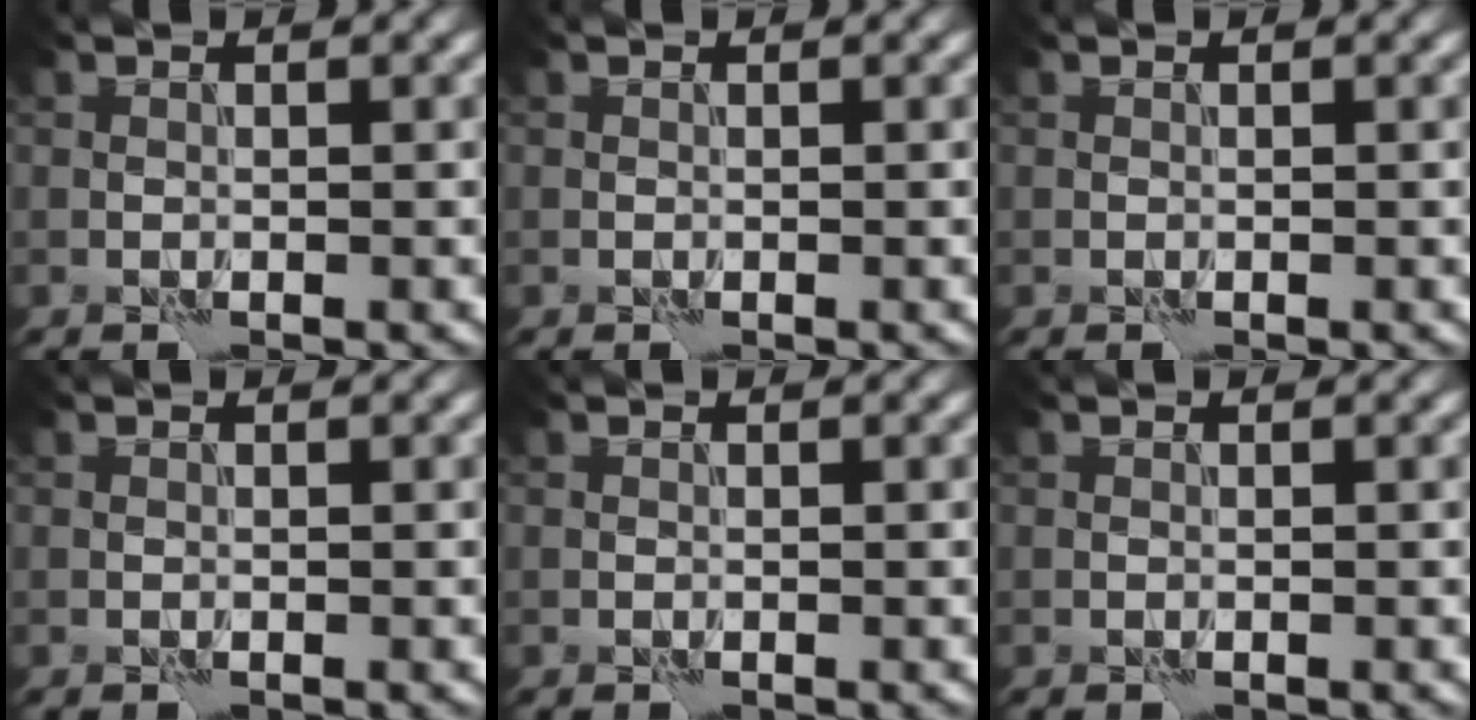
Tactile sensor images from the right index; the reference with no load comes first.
{"total": 0.0}
{"total": 0.0}
{"total": 0.0}
{"total": 0.0}
{"total": 0.0}